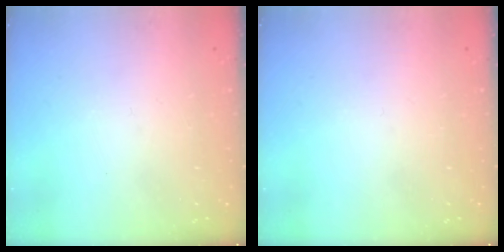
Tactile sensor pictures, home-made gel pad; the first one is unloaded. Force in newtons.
{"total": 0.0}